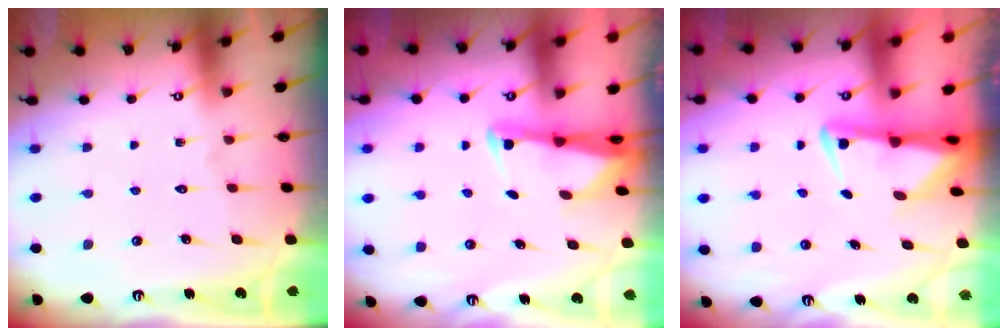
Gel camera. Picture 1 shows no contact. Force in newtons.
{"total": 2.4, "press": 2.3, "slide": 0.5}
{"total": 3.4, "press": 3.4, "slide": 0.7}